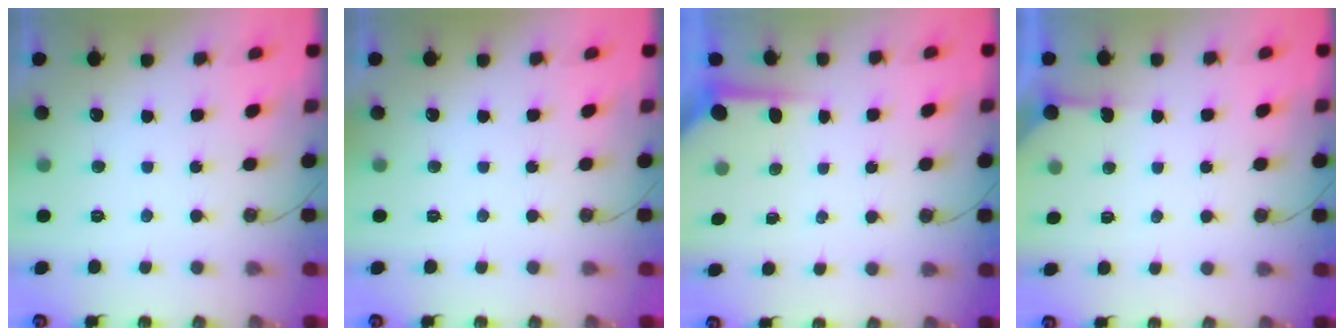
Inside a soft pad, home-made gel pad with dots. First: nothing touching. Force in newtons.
{"total": 0.0}
{"total": 3.7, "press": 3.7, "slide": 0.3}
{"total": 3.2, "press": 3.2, "slide": 0.4}